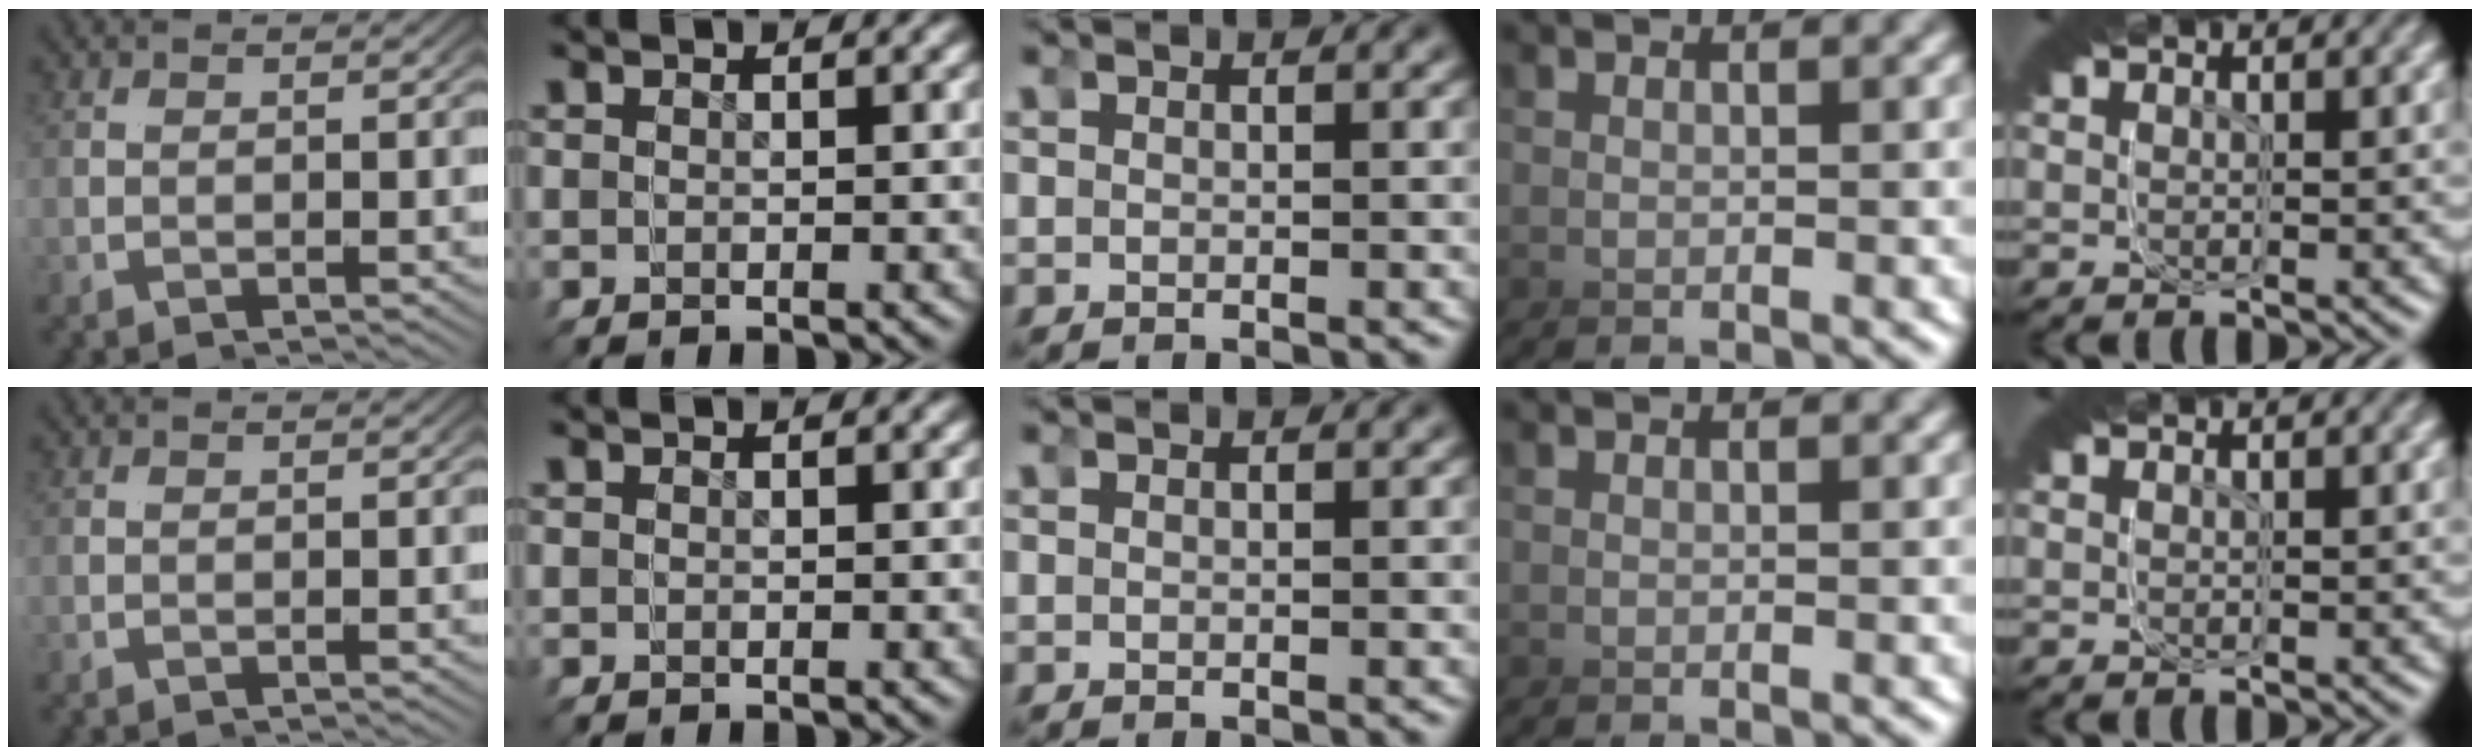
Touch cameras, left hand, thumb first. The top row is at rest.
{}